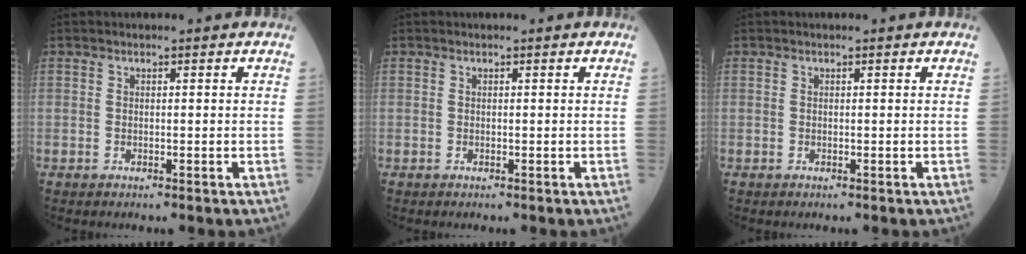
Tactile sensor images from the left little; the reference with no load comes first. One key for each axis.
{"total": 0.0}
{"total": 0.0}